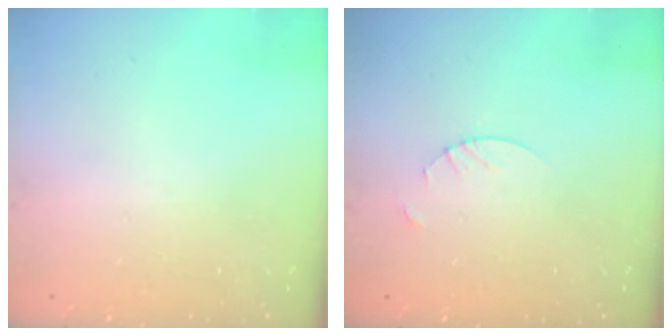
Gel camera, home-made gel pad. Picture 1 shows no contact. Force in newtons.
{"total": 1.8, "press": 1.8, "slide": 0.2}